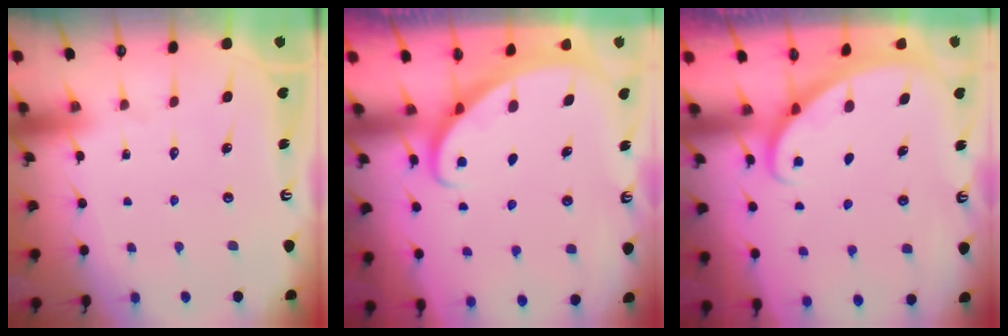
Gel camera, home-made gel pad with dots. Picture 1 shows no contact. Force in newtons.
{"total": 2.7, "press": 2.7, "slide": 0.3}
{"total": 1.9, "press": 1.9, "slide": 0.1}